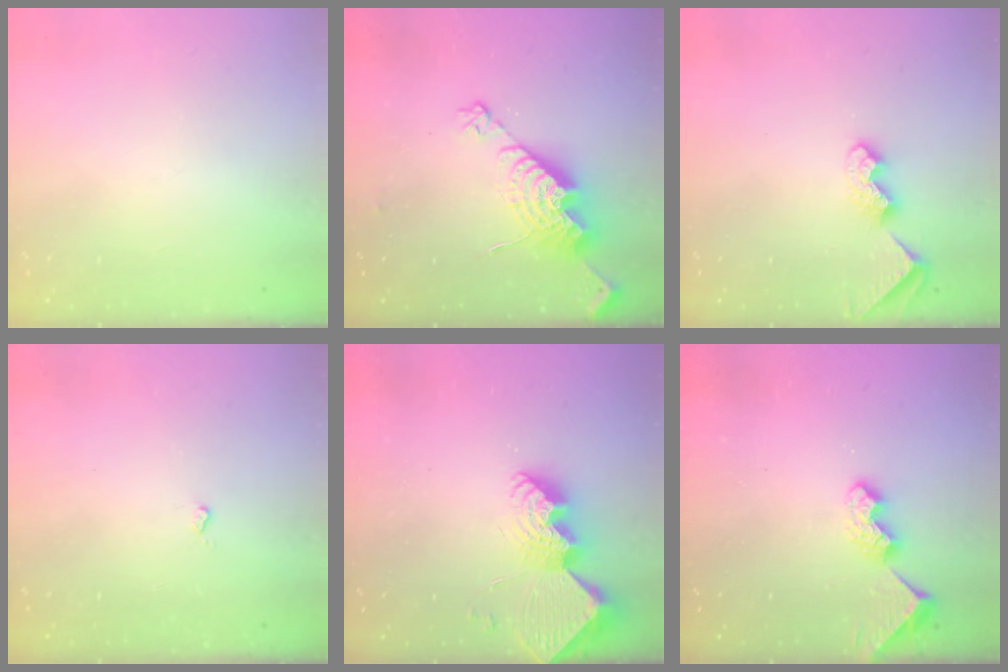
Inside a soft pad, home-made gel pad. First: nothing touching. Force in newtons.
{"total": 14.2, "press": 14.2, "slide": 1.2}
{"total": 6.9, "press": 6.9, "slide": 0.7}
{"total": 2.7, "press": 2.6, "slide": 0.4}
{"total": 11.4, "press": 11.4, "slide": 0.9}
{"total": 8.5, "press": 8.5, "slide": 0.6}